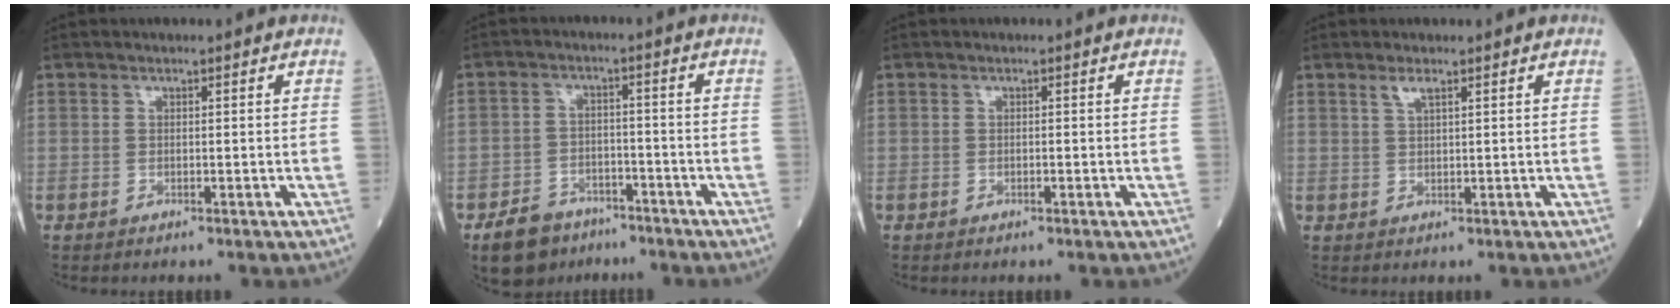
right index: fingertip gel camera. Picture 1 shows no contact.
{"total": 7.1, "force": [-5.1, 4.5, 2.0], "torque": [-0.048, 0.003, -0.081]}
{"total": 0.0}
{"total": 1.6, "force": [1.1, 0.1, 1.1], "torque": [-0.028, 0.004, 0.027]}